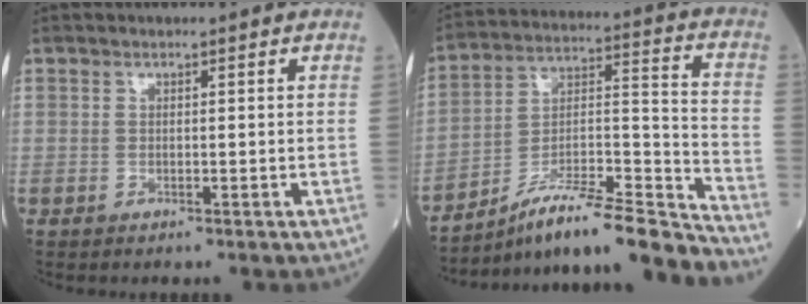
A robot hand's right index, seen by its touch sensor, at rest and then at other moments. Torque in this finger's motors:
{"motor_torque": [-0.09, -0.39, 0.06, 0.02]}